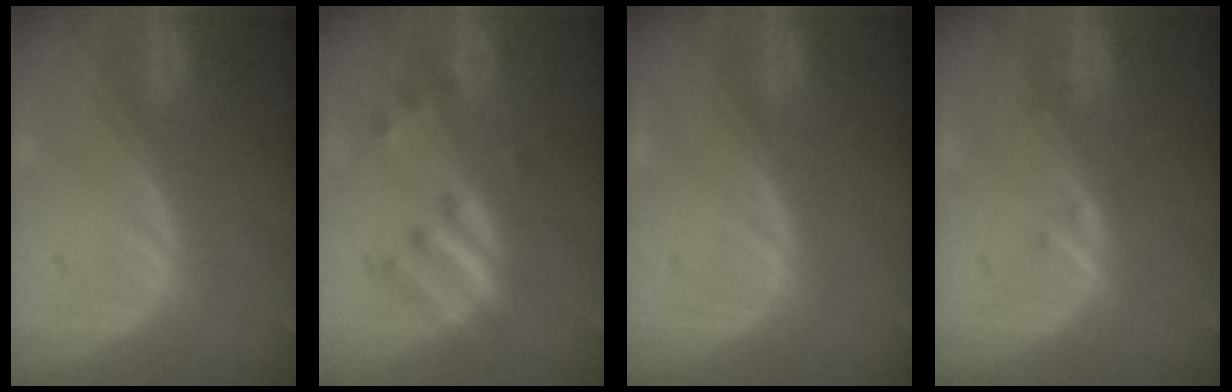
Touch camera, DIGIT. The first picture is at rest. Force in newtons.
{"total": 5.4, "press": 5.3, "slide": 1.0}
{"total": 0.0}
{"total": 1.1, "press": 1.1, "slide": 0.1}